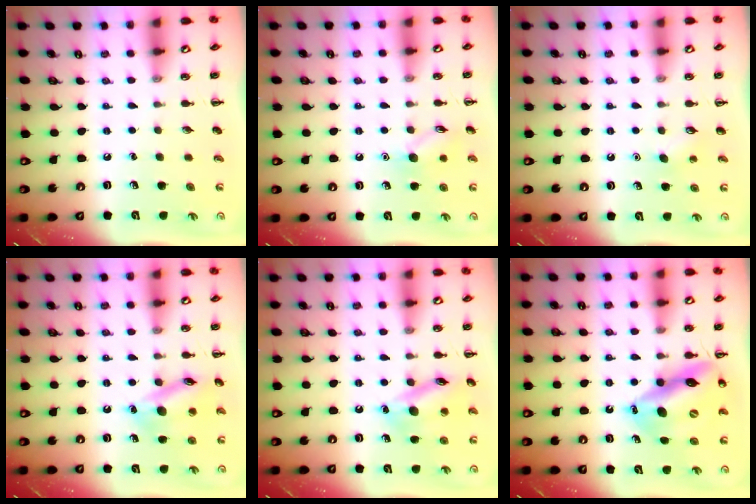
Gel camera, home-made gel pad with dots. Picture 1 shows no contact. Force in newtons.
{"total": 8.4, "press": 8.4, "slide": 0.8}
{"total": 3.4, "press": 3.3, "slide": 0.7}
{"total": 13.9, "press": 13.8, "slide": 1.0}
{"total": 13.9, "press": 13.8, "slide": 1.0}
{"total": 15.8, "press": 15.1, "slide": 4.5}